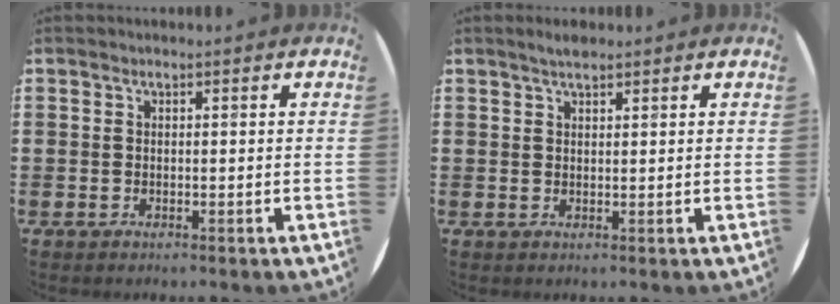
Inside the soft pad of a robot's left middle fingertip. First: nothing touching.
{"total": 1.7, "force": [1.5, 0.4, 0.8], "torque": [-0.016, 0.004, 0.026]}